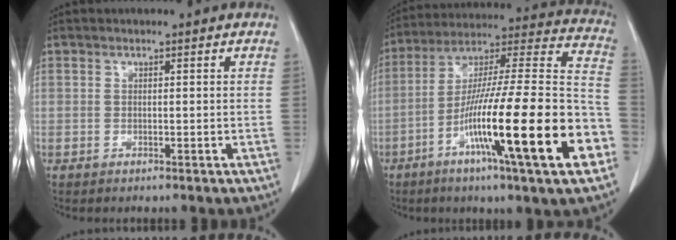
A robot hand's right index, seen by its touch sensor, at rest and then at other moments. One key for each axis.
{"total": 27.3, "fx": -9.9, "fy": 1.2, "fz": 25.4, "tx": -0.361, "ty": -0.019, "tz": -0.169}